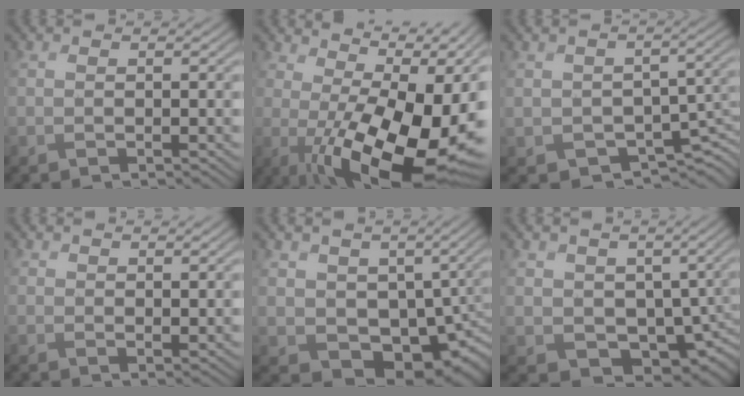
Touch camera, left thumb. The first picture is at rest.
{"total": 13.4, "force": [0.1, 5.9, 12.0], "torque": [-0.171, -0.018, 0.022]}
{"total": 3.6, "force": [-2.0, 2.7, 1.3], "torque": [-0.019, -0.015, -0.025]}
{"total": 2.0, "force": [1.9, -0.1, -0.4], "torque": [0.001, -0.004, 0.043]}
{"total": 7.4, "force": [0.3, 6.3, 3.8], "torque": [-0.082, -0.042, 0.030]}
{"total": 6.1, "force": [0.1, 5.5, 2.6], "torque": [-0.064, -0.040, 0.022]}